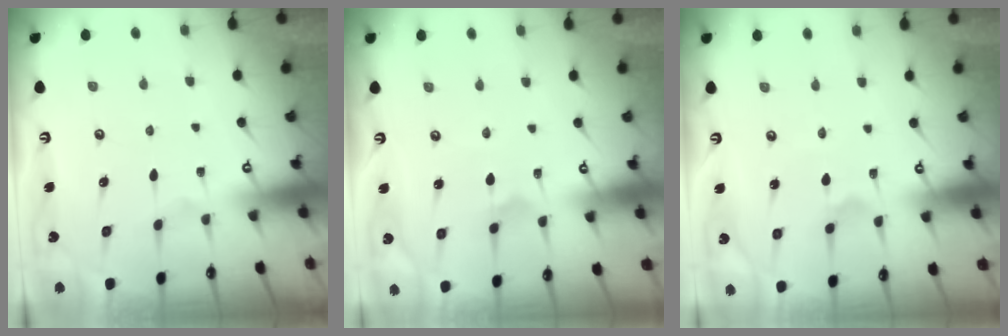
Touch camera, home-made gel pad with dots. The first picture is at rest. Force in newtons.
{"total": 2.5, "press": 2.5, "slide": 0.4}
{"total": 2.0, "press": 2.0, "slide": 0.4}